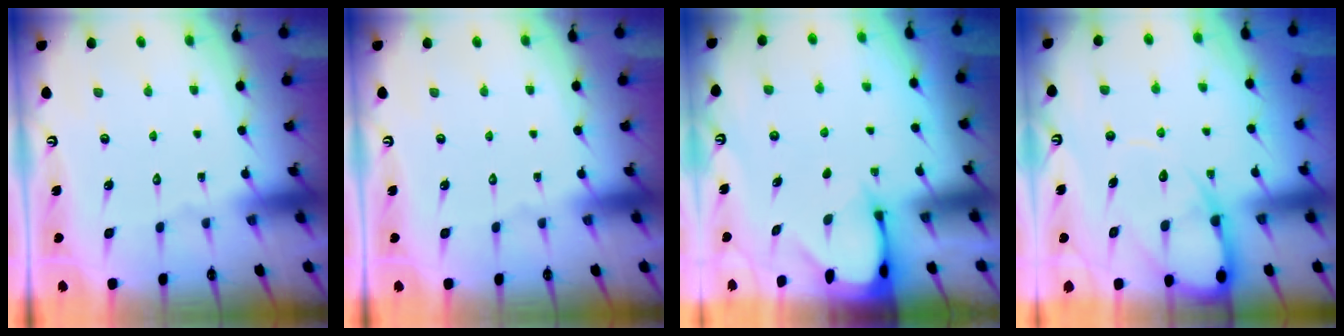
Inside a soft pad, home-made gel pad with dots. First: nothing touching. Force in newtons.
{"total": 0.0}
{"total": 2.4, "press": 2.4, "slide": 0.3}
{"total": 8.6, "press": 8.6, "slide": 0.9}